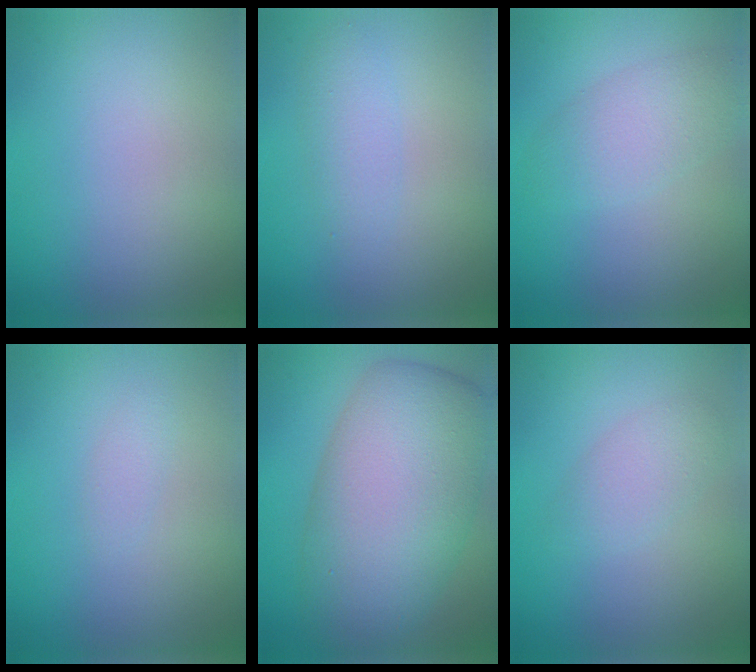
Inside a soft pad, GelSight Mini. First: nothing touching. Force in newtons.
{"total": 2.0, "press": 2.0, "slide": 0.0}
{"total": 3.4, "press": 3.4, "slide": 0.1}
{"total": 0.8, "press": 0.8, "slide": 0.1}
{"total": 11.2, "press": 11.2, "slide": 0.6}
{"total": 2.1, "press": 2.1, "slide": 0.1}